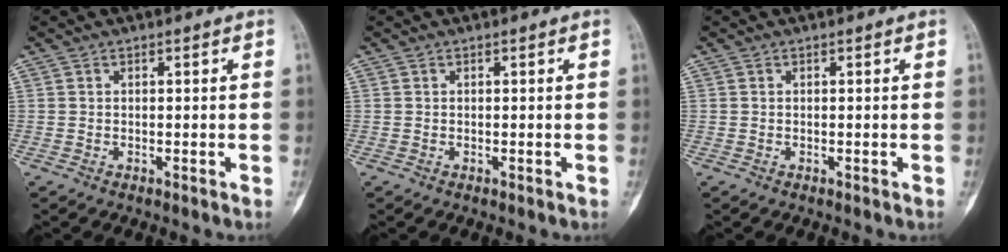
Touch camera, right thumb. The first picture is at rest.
{"total": 0.0}
{"total": 0.0}